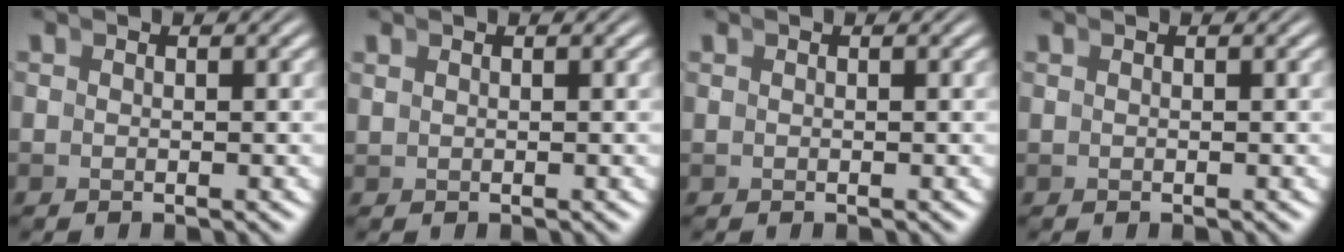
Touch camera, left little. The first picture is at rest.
{"total": 0.7, "force": [0.5, -0.5, 0.0], "torque": [0.008, 0.003, 0.014]}
{"total": 0.0}
{"total": 0.0}